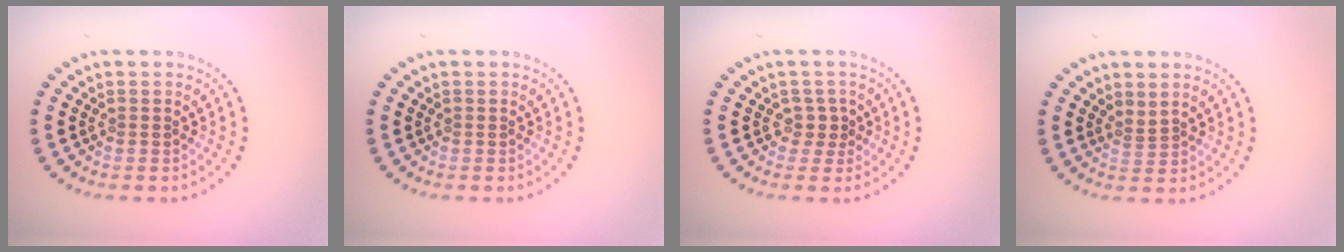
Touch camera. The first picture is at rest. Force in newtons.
{"total": 0.0}
{"total": 1.4, "press": 1.0, "slide": 1.0}
{"total": 0.6, "press": 0.1, "slide": 0.6}